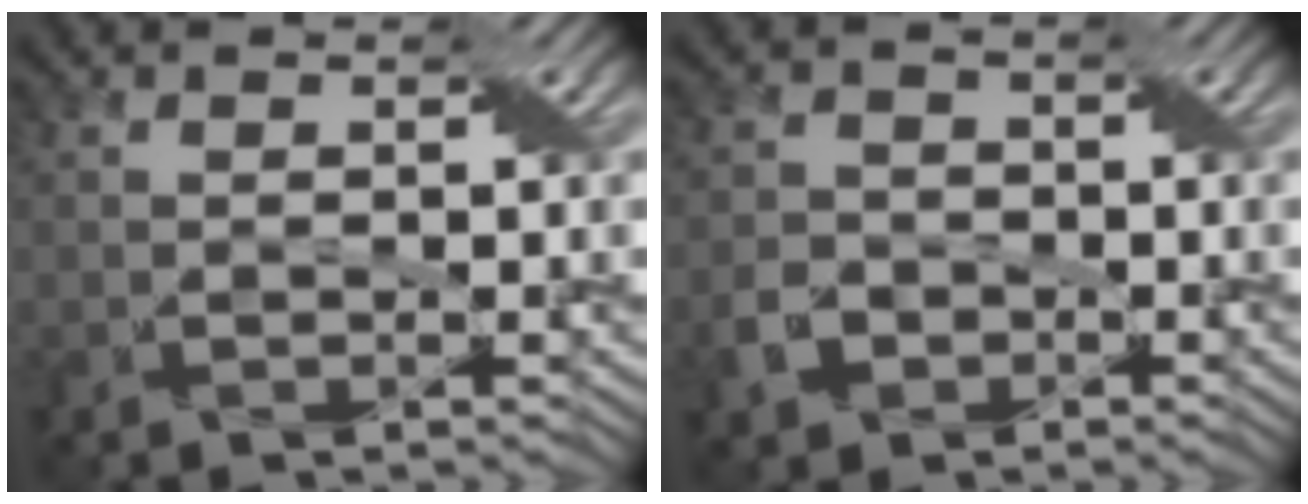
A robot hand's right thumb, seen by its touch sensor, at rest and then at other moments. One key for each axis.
{"total": 3.2, "fx": -1.8, "fy": 2.5, "fz": 1.0, "tx": -0.026, "ty": -0.006, "tz": -0.039}